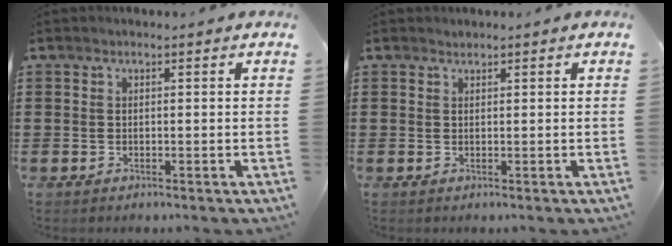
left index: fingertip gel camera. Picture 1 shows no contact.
{"total": 0.6, "force": [0.6, 0.1, 0.0], "torque": [-0.001, 0.000, 0.013]}